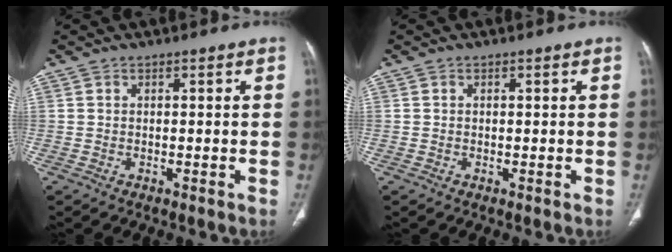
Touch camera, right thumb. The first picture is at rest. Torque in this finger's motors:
{"motor_torque": [0.05, 0.46, -0.48, 0.33, 0.08]}